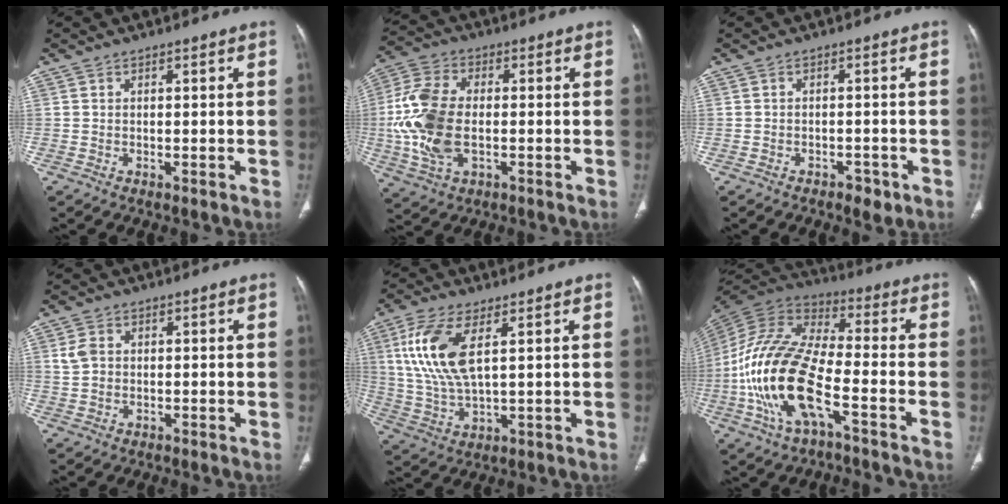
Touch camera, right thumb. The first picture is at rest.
{"total": 14.0, "force": [-1.1, 8.1, 11.3], "torque": [-0.250, 0.007, -0.021]}
{"total": 2.9, "force": [-1.7, 1.7, 1.6], "torque": [-0.016, 0.008, -0.017]}
{"total": 3.1, "force": [0.5, 2.4, 1.9], "torque": [-0.041, 0.005, 0.010]}
{"total": 12.5, "force": [3.8, 5.0, 10.7], "torque": [-0.241, -0.010, 0.081]}
{"total": 20.2, "force": [-6.4, 8.2, 17.3], "torque": [-0.359, 0.038, -0.121]}